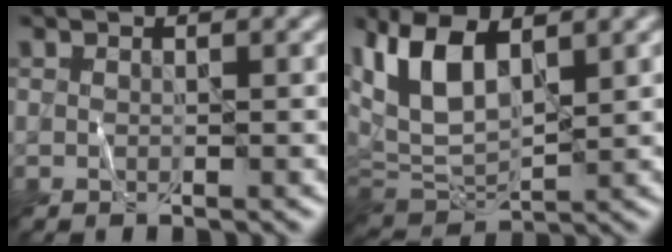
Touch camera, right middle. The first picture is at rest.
{"total": 8.2, "force": [3.7, 3.9, 6.2], "torque": [-0.144, 0.010, 0.065]}